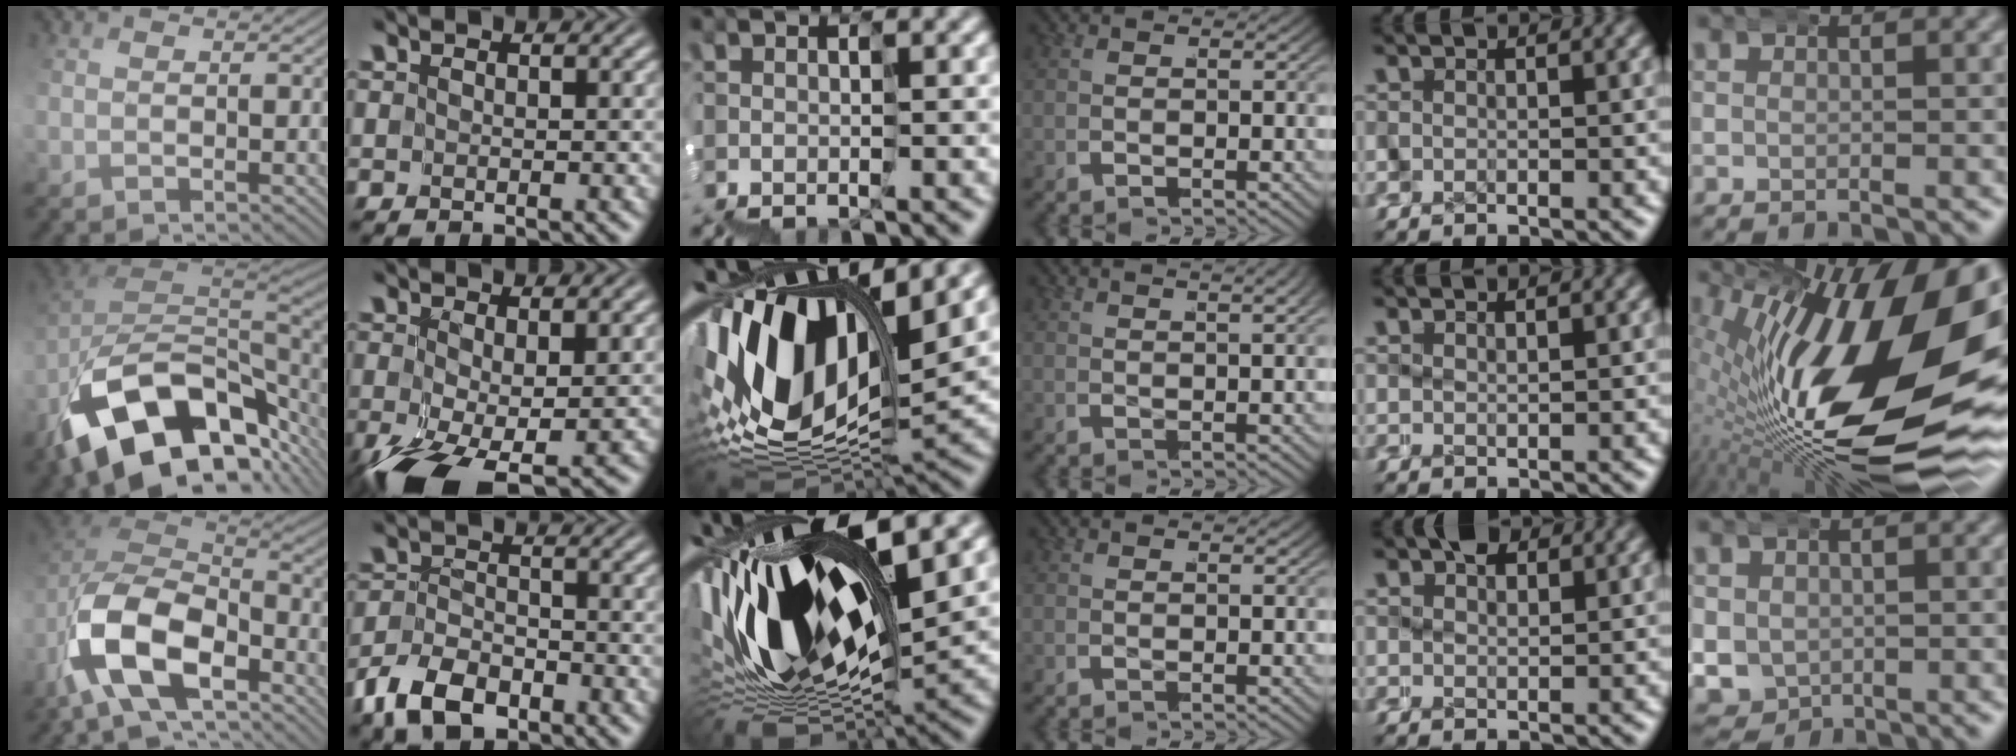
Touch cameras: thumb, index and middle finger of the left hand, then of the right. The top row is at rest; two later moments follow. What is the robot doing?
{"motion": "wrap", "object": "ethernet cable"}